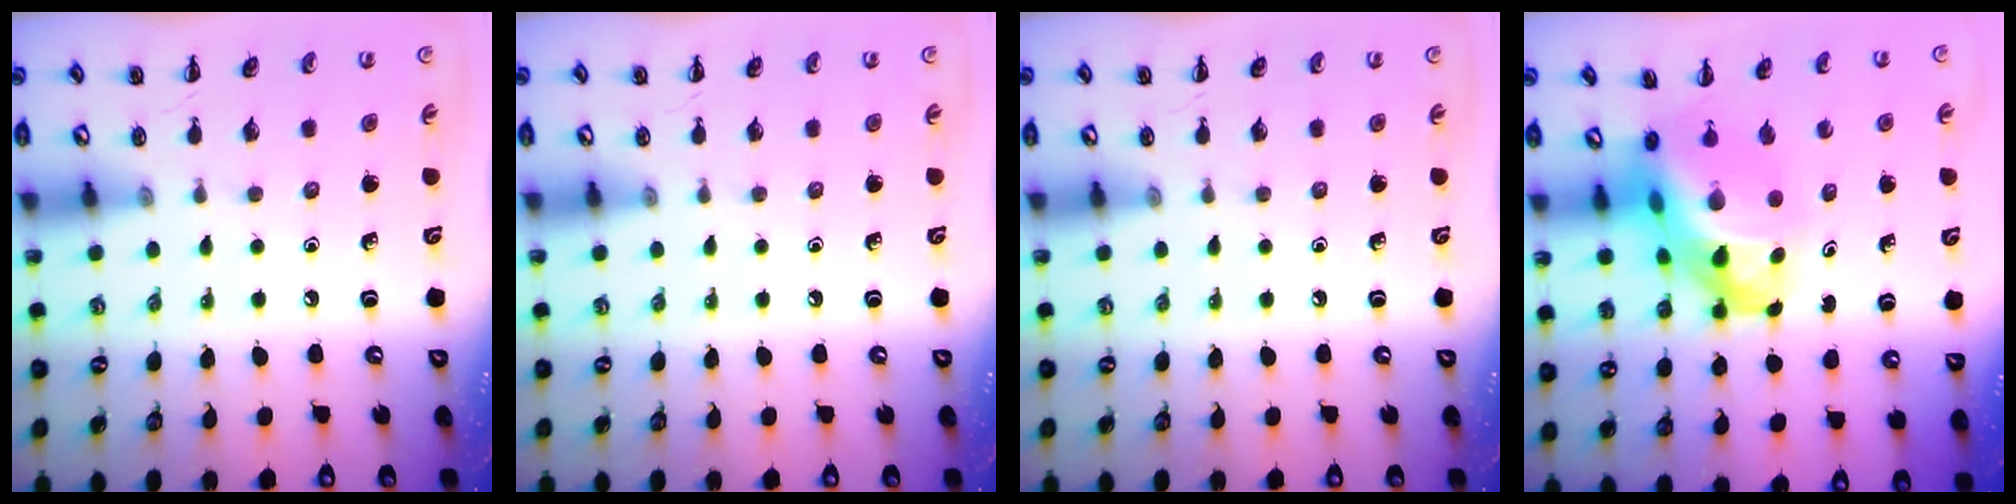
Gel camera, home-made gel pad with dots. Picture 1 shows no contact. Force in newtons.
{"total": 0.0}
{"total": 0.0}
{"total": 12.5, "press": 12.0, "slide": 3.4}